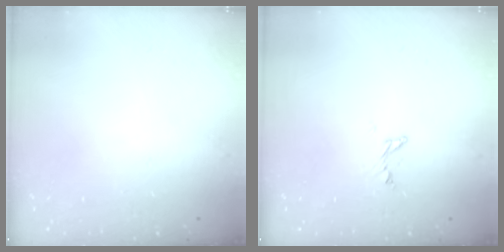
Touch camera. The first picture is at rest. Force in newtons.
{"total": 2.7, "press": 2.7, "slide": 0.1}